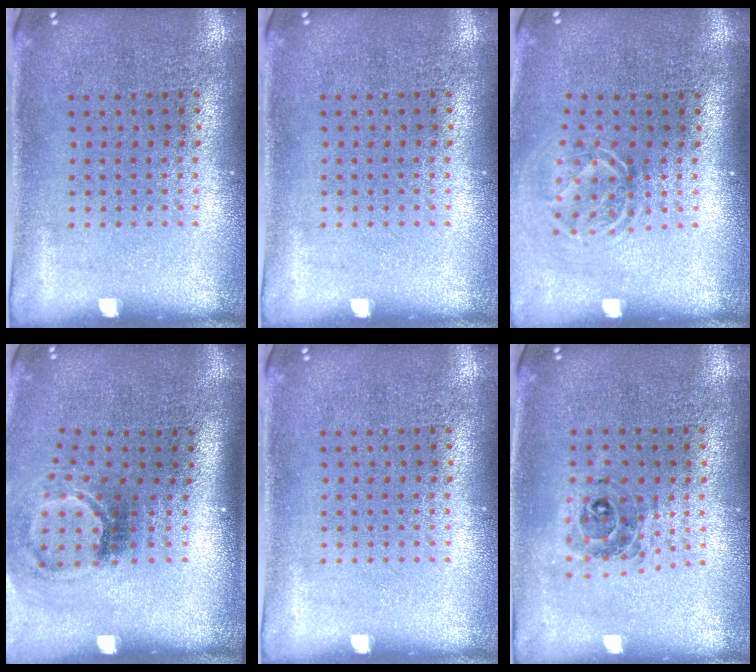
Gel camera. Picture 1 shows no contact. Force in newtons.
{"total": 0.0}
{"total": 1.7, "press": 1.2, "slide": 1.2}
{"total": 1.9, "press": 1.2, "slide": 1.5}
{"total": 0.0}
{"total": 0.7, "press": 0.7, "slide": 0.1}